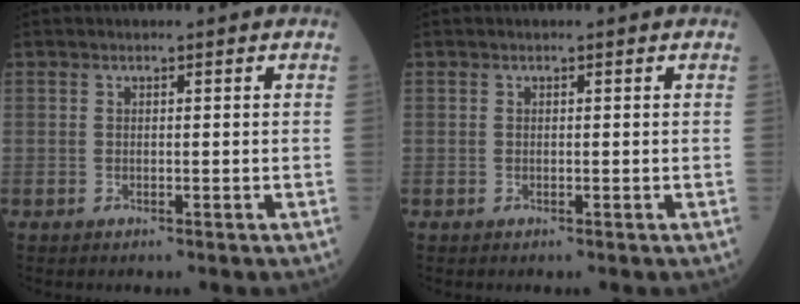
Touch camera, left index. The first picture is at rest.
{"total": 0.0}